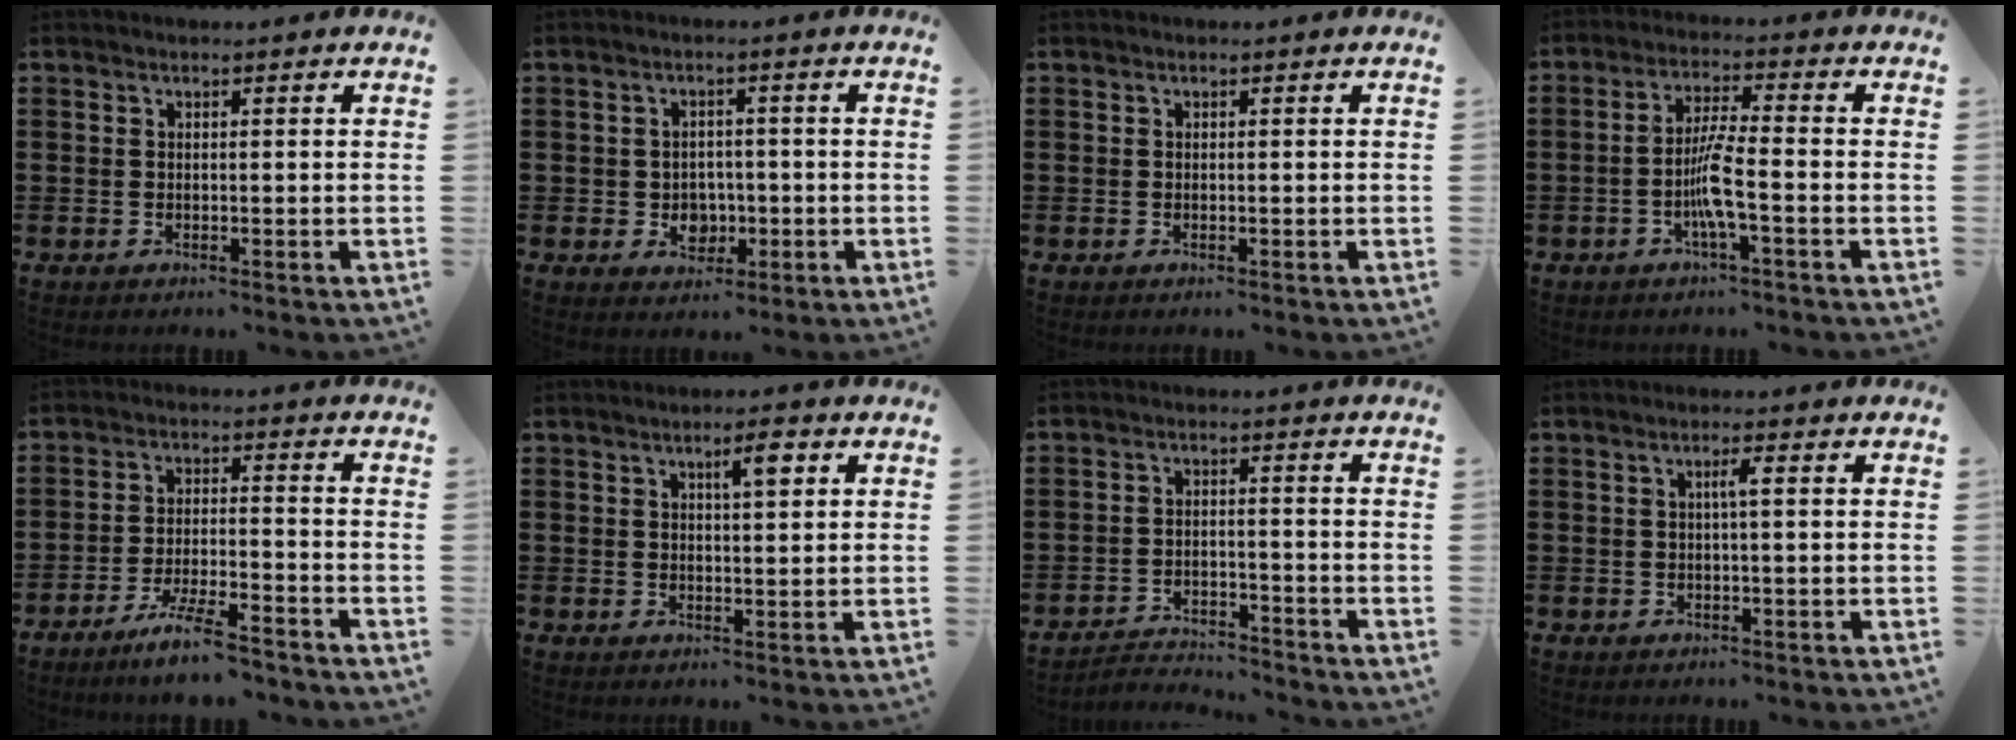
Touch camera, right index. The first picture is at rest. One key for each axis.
{"total": 3.2, "fx": -0.6, "fy": 2.8, "fz": 1.4, "tx": -0.028, "ty": 0.001, "tz": -0.016}
{"total": 0.0}
{"total": 6.2, "fx": -2.0, "fy": 0.5, "fz": 5.8, "tx": -0.121, "ty": -0.009, "tz": -0.044}
{"total": 7.0, "fx": -5.9, "fy": 0.2, "fz": 3.6, "tx": -0.078, "ty": -0.008, "tz": -0.114}
{"total": 3.5, "fx": 1.5, "fy": 0.8, "fz": 3.0, "tx": -0.046, "ty": 0.003, "tz": 0.020}
{"total": 3.1, "fx": -3.1, "fy": 0.3, "fz": 0.2, "tx": -0.012, "ty": 0.003, "tz": -0.067}
{"total": 1.9, "fx": 0.2, "fy": 0.0, "fz": 1.9, "tx": -0.036, "ty": 0.001, "tz": 0.000}